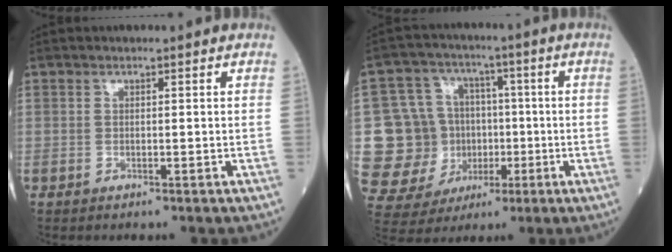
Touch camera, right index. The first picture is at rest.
{"total": 13.5, "force": [-0.9, 12.0, 6.2], "torque": [-0.132, 0.041, 0.013]}